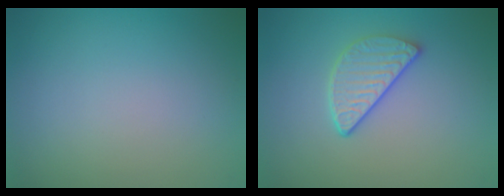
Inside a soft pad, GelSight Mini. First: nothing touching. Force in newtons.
{"total": 3.1, "press": 2.5, "slide": 1.7}